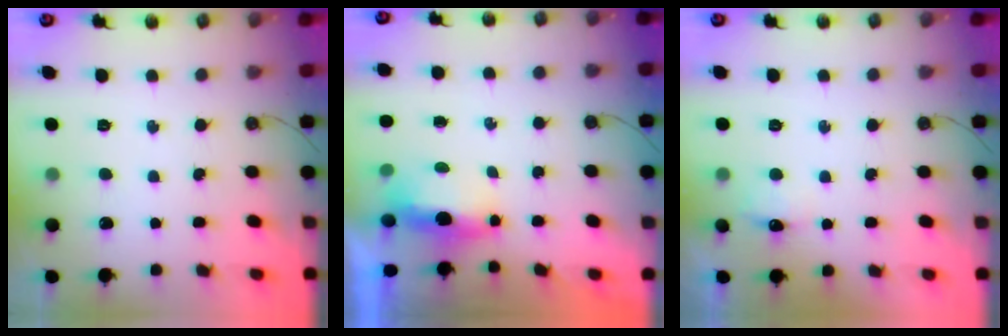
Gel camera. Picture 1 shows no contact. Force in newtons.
{"total": 5.9, "press": 5.2, "slide": 2.7}
{"total": 5.4, "press": 5.3, "slide": 1.3}